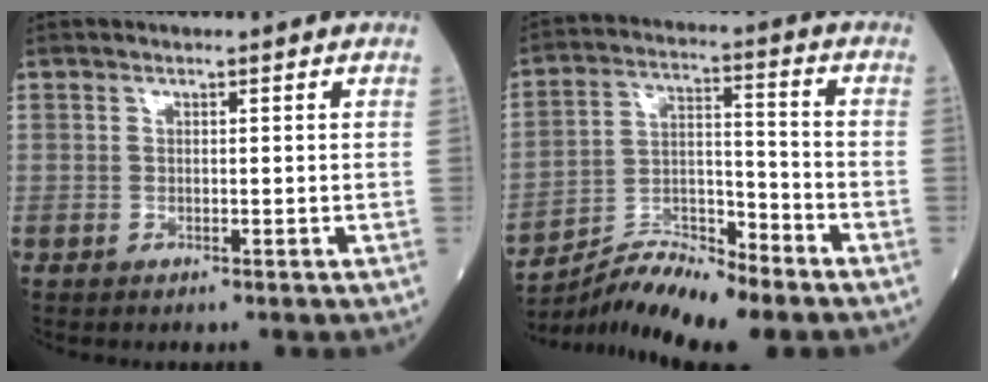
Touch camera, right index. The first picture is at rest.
{"total": 9.7, "force": [-8.9, 0.6, 3.9], "torque": [-0.070, 0.020, -0.158]}